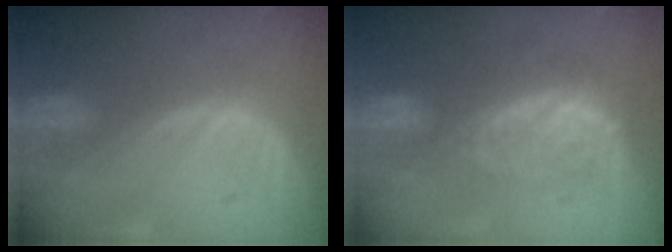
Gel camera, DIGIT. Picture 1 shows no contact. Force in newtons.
{"total": 7.6, "press": 7.3, "slide": 2.1}